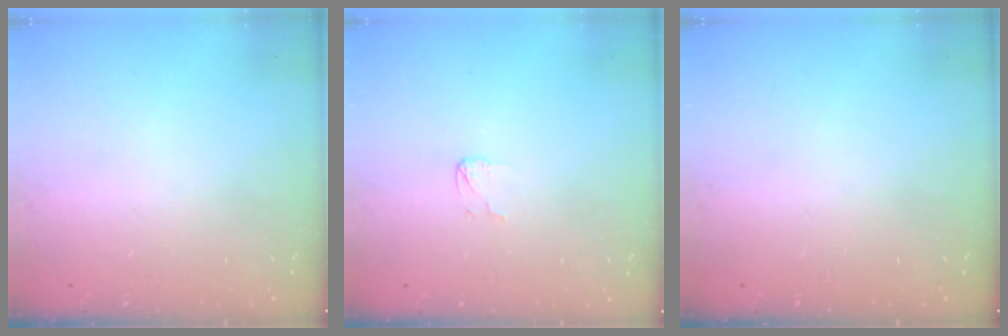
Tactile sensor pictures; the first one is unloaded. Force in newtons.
{"total": 2.9, "press": 2.9, "slide": 0.2}
{"total": 0.0}